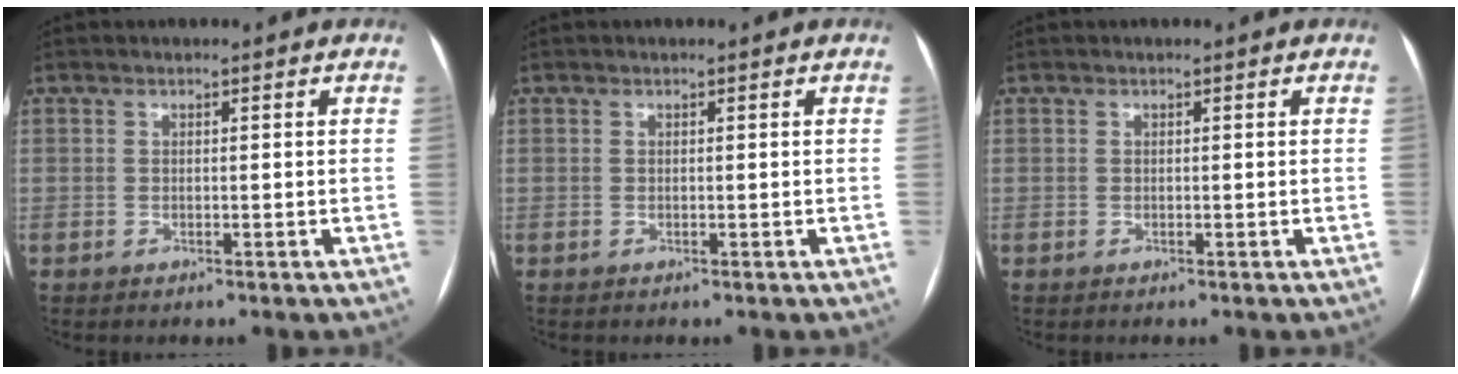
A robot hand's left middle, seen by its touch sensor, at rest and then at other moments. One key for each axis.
{"total": 0.0}
{"total": 0.0}